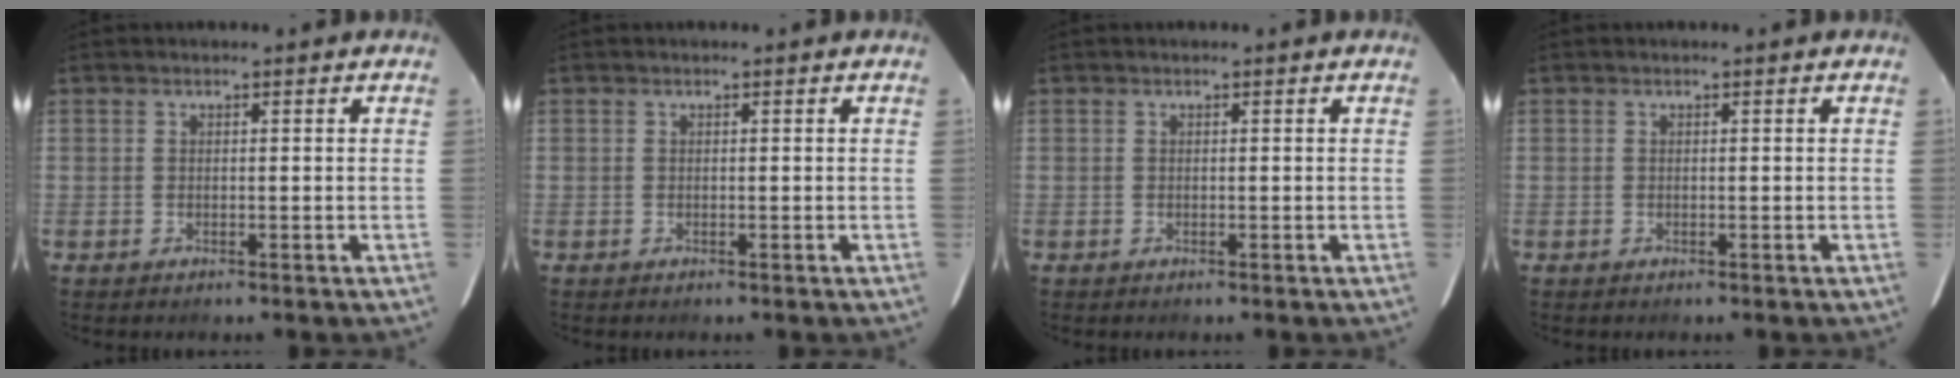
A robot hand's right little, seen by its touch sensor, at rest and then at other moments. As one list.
[{"total": 0.0}, {"total": 0.0}, {"total": 0.0}]